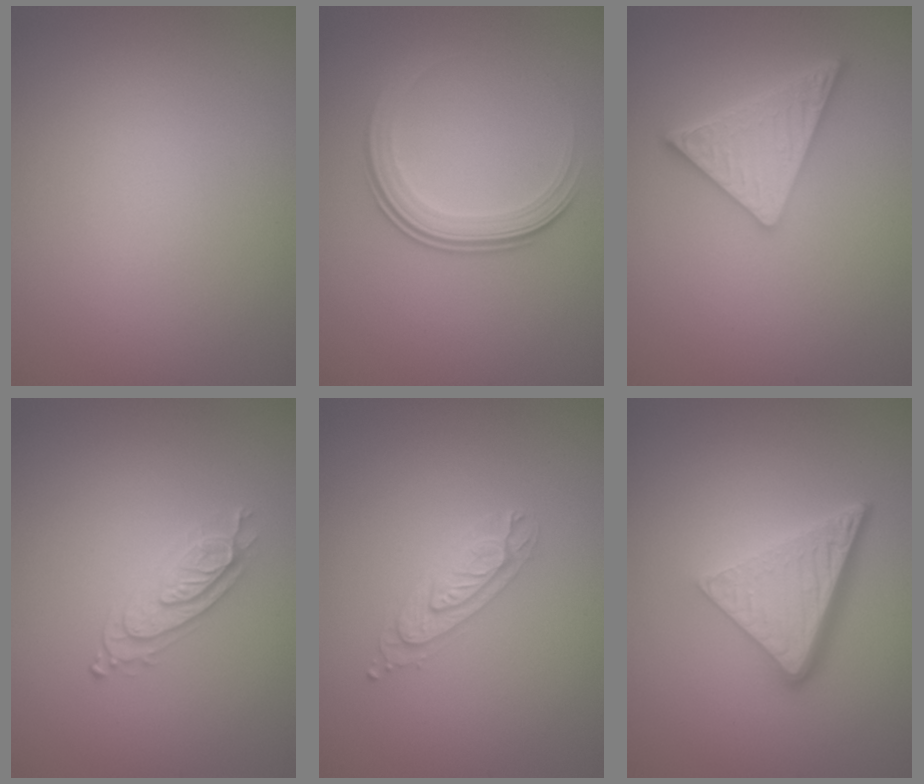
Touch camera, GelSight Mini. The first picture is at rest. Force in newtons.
{"total": 3.5, "press": 2.6, "slide": 2.3}
{"total": 4.7, "press": 4.2, "slide": 2.2}
{"total": 2.2, "press": 2.1, "slide": 0.7}
{"total": 2.2, "press": 2.2, "slide": 0.3}
{"total": 5.1, "press": 3.6, "slide": 3.7}